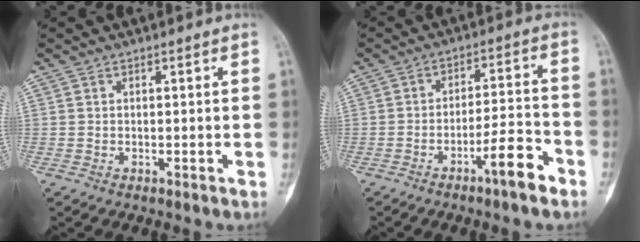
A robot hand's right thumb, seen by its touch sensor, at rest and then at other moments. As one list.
[{"total": 8.1, "force": [-4.9, 1.4, 6.3], "torque": [-0.098, 0.038, -0.077]}]